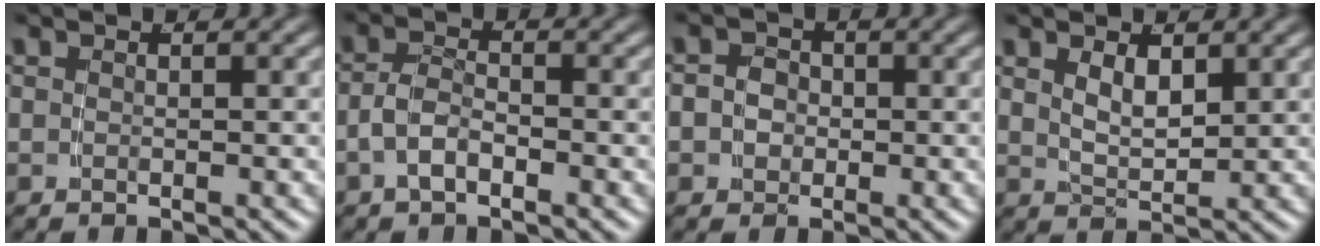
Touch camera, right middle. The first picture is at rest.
{"total": 2.7, "force": [-1.5, 1.4, 1.8], "torque": [-0.041, -0.008, -0.023]}
{"total": 4.2, "force": [-0.5, 3.9, 1.5], "torque": [-0.042, -0.018, -0.008]}
{"total": 2.6, "force": [1.1, 0.9, 2.1], "torque": [-0.035, -0.012, 0.029]}